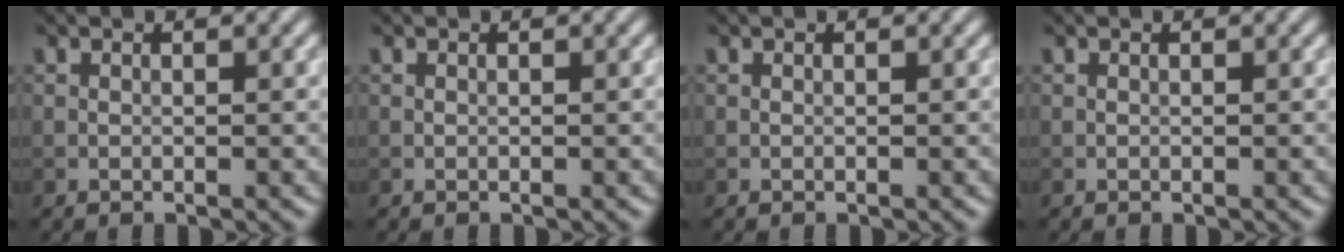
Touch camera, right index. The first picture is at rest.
{"total": 0.0}
{"total": 0.0}
{"total": 0.0}